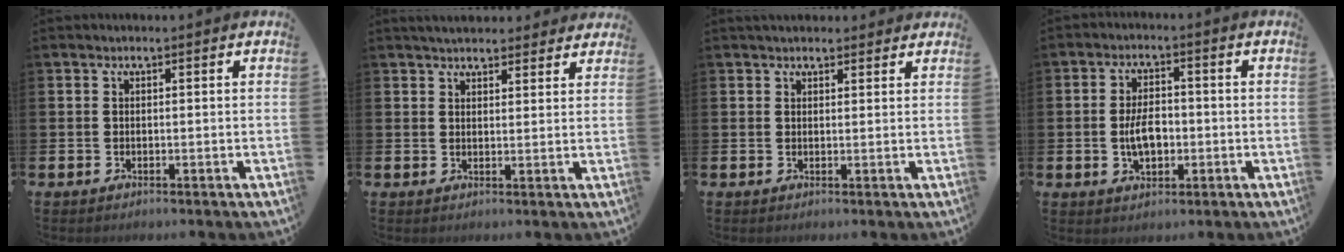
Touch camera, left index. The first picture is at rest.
{"total": 3.7, "force": [3.5, 0.9, 0.4], "torque": [-0.015, -0.009, 0.066]}
{"total": 2.1, "force": [2.0, 0.7, 0.2], "torque": [0.001, -0.004, 0.036]}
{"total": 4.9, "force": [-0.6, 2.7, 4.0], "torque": [-0.054, 0.000, -0.016]}